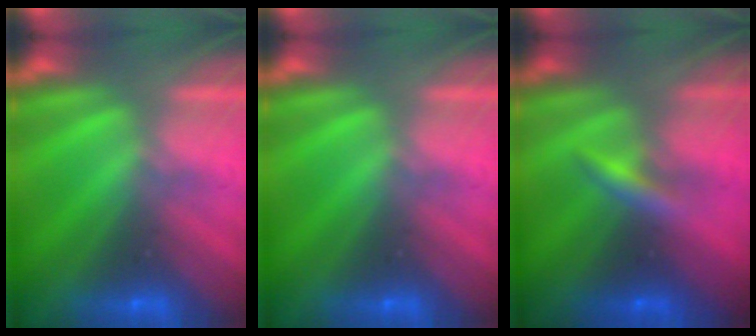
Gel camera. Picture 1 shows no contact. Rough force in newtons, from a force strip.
{"total": 0.0}
{"total": 2.6}